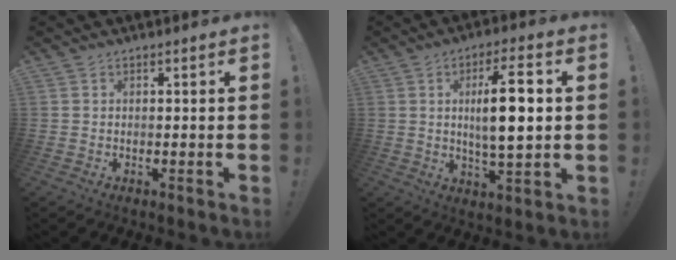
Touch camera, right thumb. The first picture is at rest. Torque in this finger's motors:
{"motor_torque": [-0.22, 0.58, 0.55, 0.42, 0.27]}